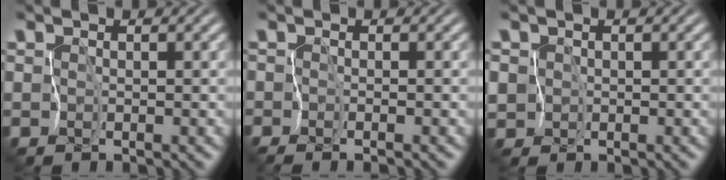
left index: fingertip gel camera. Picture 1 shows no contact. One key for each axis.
{"total": 0.9, "fx": -0.6, "fy": -0.6, "fz": 0.1, "tx": -0.009, "ty": -0.004, "tz": -0.020}
{"total": 3.2, "fx": -0.3, "fy": 3.1, "fz": 0.8, "tx": -0.030, "ty": 0.010, "tz": -0.038}